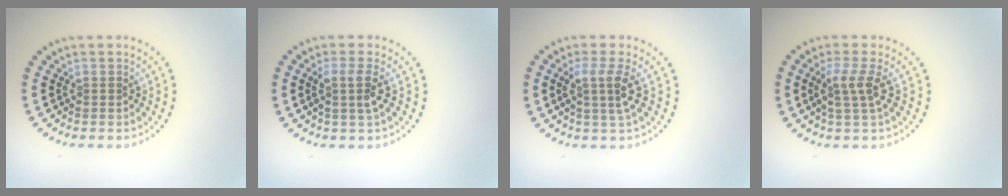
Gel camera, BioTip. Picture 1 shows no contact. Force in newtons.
{"total": 2.2, "press": 1.8, "slide": 1.2}
{"total": 2.6, "press": 1.9, "slide": 1.7}
{"total": 2.6, "press": 2.0, "slide": 1.6}